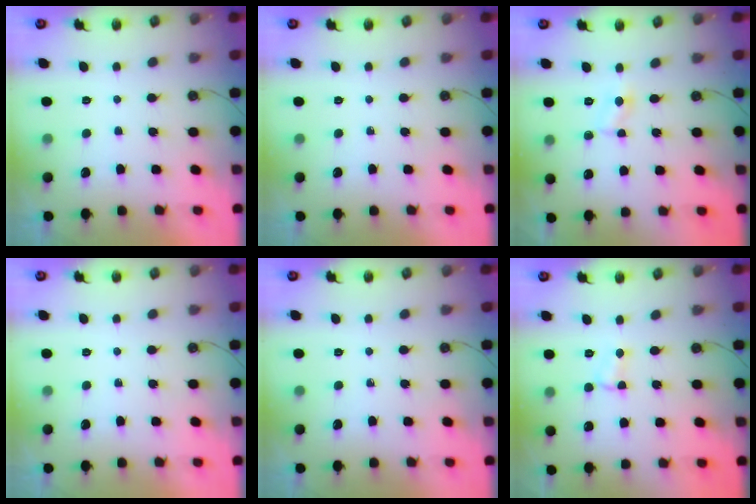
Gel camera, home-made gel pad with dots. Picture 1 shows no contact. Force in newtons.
{"total": 0.0}
{"total": 2.3, "press": 2.3, "slide": 0.2}
{"total": 0.0}
{"total": 0.0}
{"total": 2.9, "press": 2.9, "slide": 0.5}